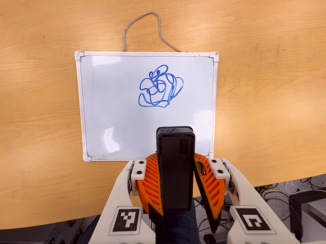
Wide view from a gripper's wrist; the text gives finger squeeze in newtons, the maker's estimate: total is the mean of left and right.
{"total": 5.5, "left": 5.4, "right": 5.5}